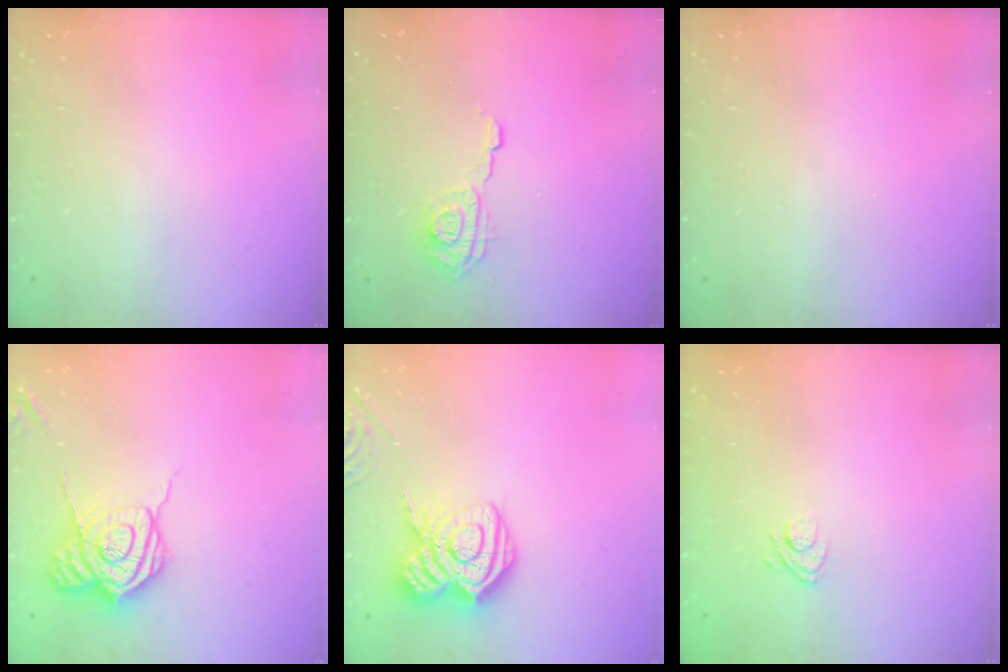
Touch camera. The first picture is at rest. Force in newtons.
{"total": 9.5, "press": 9.4, "slide": 0.6}
{"total": 0.0}
{"total": 14.2, "press": 14.1, "slide": 0.8}
{"total": 13.3, "press": 13.3, "slide": 0.8}
{"total": 6.1, "press": 5.9, "slide": 1.3}